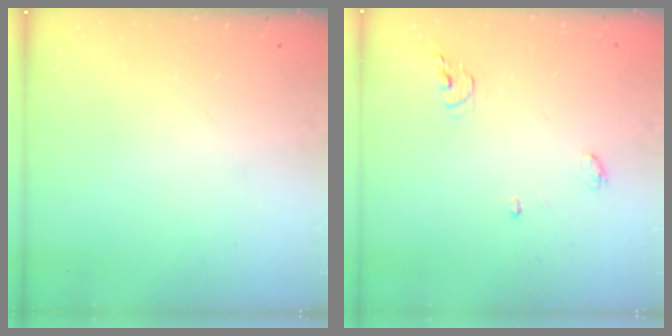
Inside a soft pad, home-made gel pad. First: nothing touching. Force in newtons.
{"total": 4.5, "press": 4.5, "slide": 0.3}